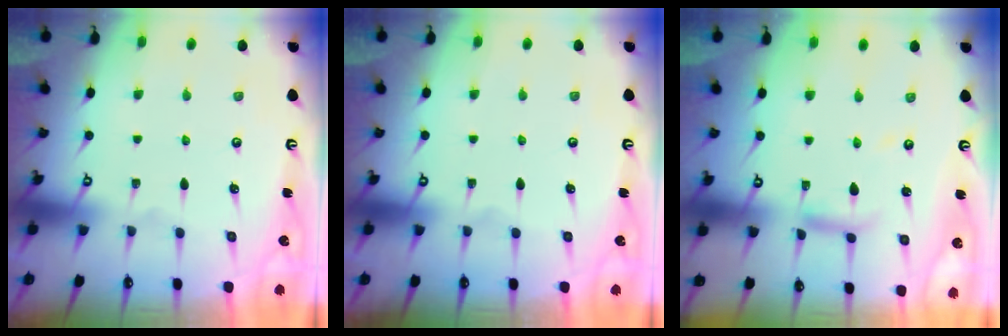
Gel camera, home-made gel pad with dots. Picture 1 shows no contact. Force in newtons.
{"total": 0.0}
{"total": 7.1, "press": 7.1, "slide": 0.5}